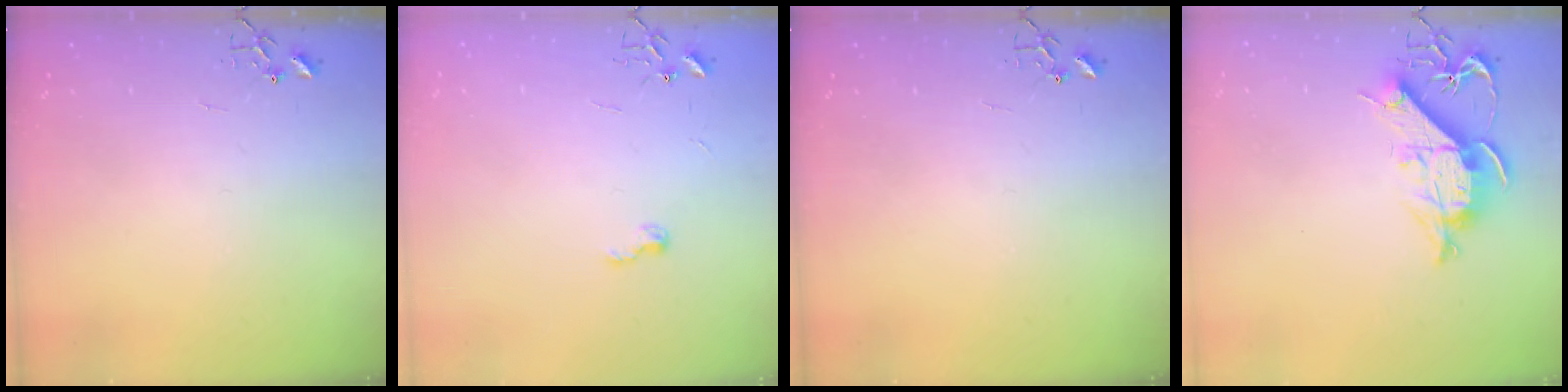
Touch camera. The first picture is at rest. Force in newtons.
{"total": 5.0, "press": 5.0, "slide": 0.6}
{"total": 0.0}
{"total": 10.6, "press": 10.5, "slide": 1.1}